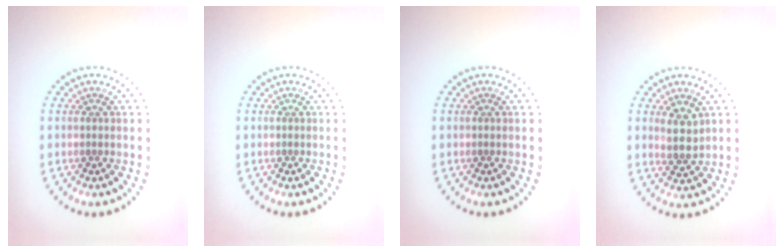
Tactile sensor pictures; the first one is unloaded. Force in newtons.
{"total": 0.0}
{"total": 0.0}
{"total": 2.5, "press": 2.2, "slide": 1.0}